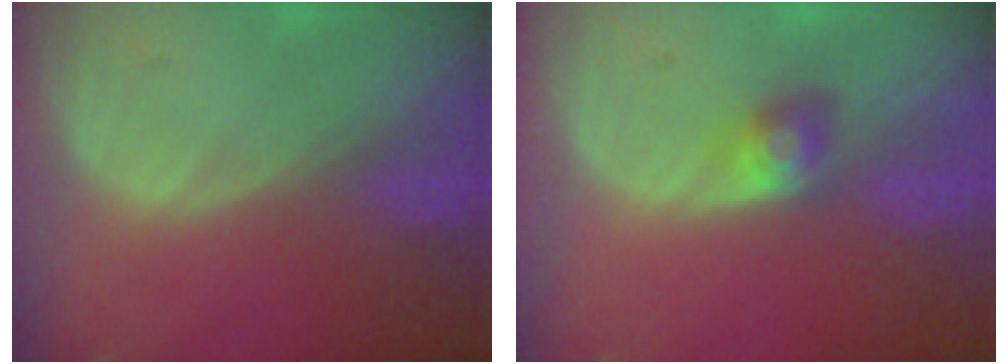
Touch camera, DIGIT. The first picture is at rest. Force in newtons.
{"total": 2.9, "press": 2.8, "slide": 0.1}